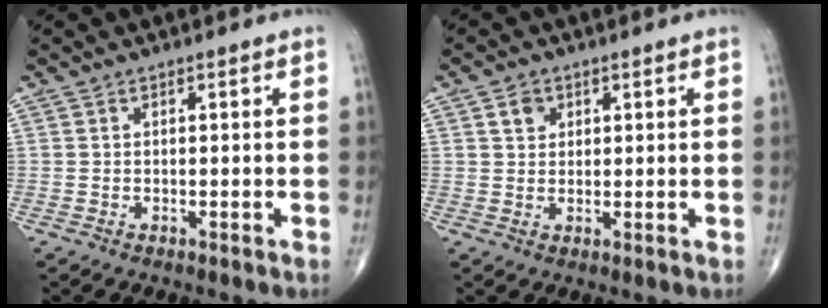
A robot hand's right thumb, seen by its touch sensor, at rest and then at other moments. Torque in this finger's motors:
{"motor_torque": [0.57, 0.56, 0.46, 0.18, -0.01]}